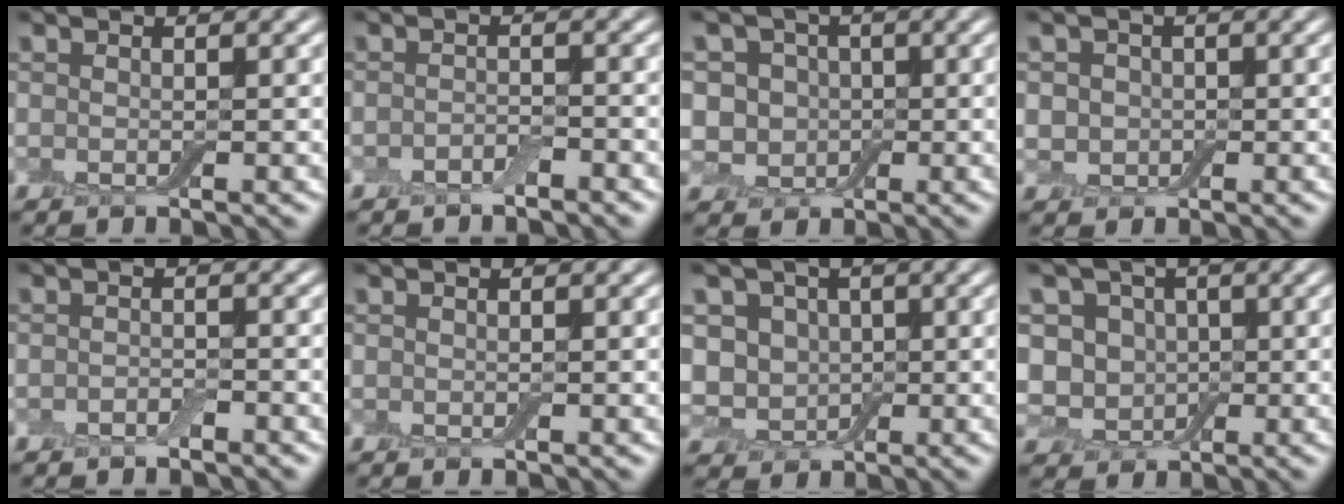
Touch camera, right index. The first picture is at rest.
{"total": 1.3, "force": [-1.0, 0.4, 0.6], "torque": [-0.013, 0.004, -0.021]}
{"total": 5.3, "force": [1.3, 4.7, 2.2], "torque": [-0.026, 0.024, -0.015]}
{"total": 3.0, "force": [0.5, 2.7, 1.1], "torque": [-0.002, 0.014, -0.021]}
{"total": 1.0, "force": [-0.8, 0.4, 0.4], "torque": [-0.009, 0.003, -0.017]}
{"total": 0.0}
{"total": 4.7, "force": [0.8, 4.2, 2.0], "torque": [-0.019, 0.014, -0.010]}
{"total": 5.8, "force": [1.3, 5.0, 2.7], "torque": [-0.035, 0.021, -0.015]}